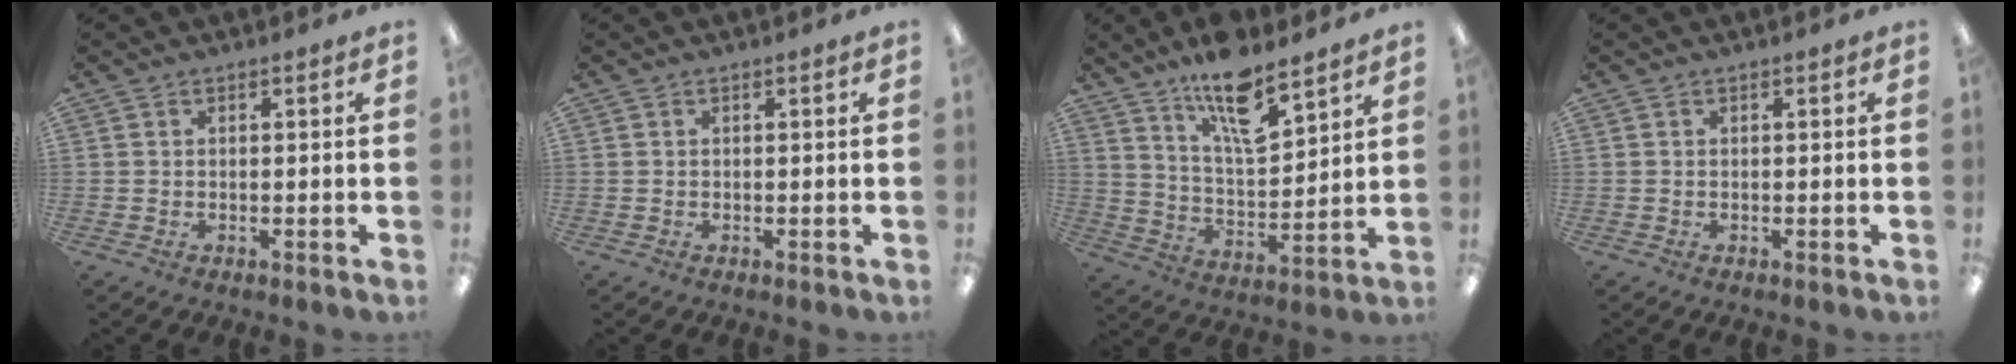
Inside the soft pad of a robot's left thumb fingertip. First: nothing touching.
{"total": 0.0}
{"total": 14.5, "force": [10.8, 4.8, 8.4], "torque": [-0.142, -0.060, 0.186]}
{"total": 0.0}